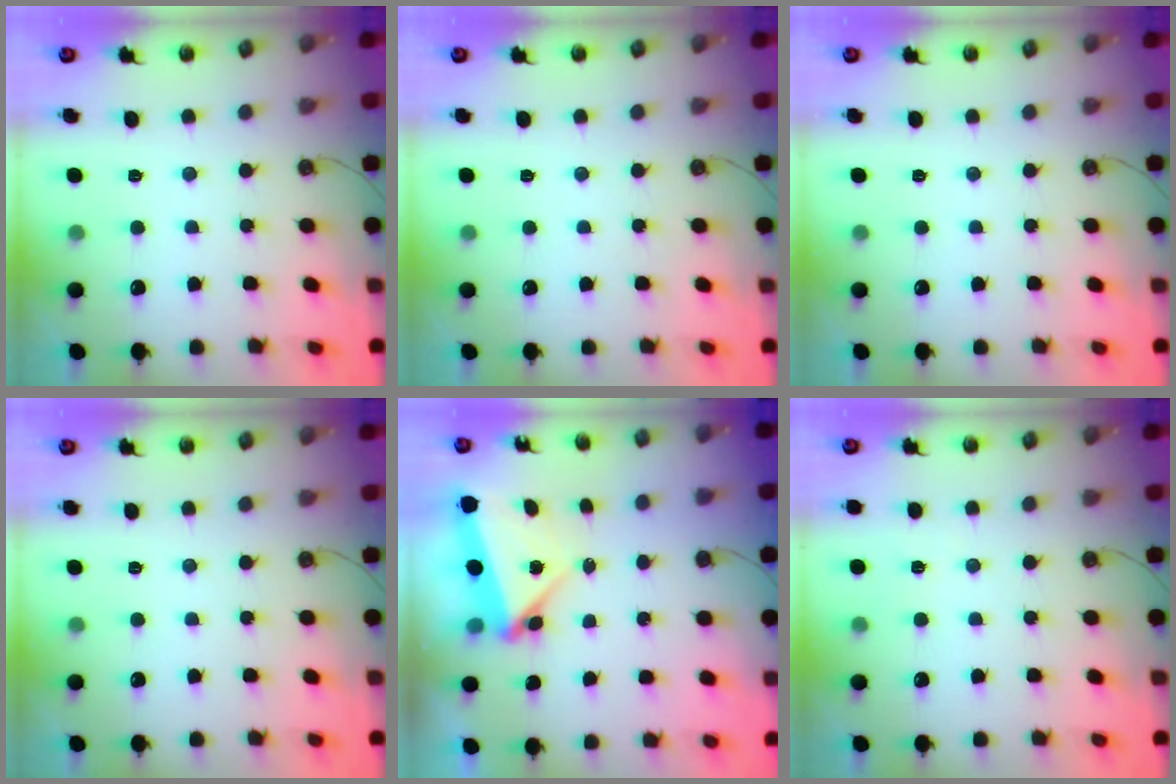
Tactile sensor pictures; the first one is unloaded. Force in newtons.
{"total": 0.0}
{"total": 0.0}
{"total": 0.0}
{"total": 7.0, "press": 4.9, "slide": 5.0}
{"total": 2.7, "press": 2.5, "slide": 0.9}